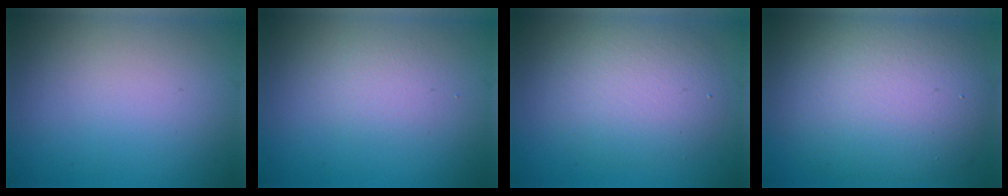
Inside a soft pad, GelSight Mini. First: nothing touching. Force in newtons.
{"total": 1.5, "press": 1.5, "slide": 0.1}
{"total": 4.8, "press": 4.8, "slide": 0.2}
{"total": 11.1, "press": 11.0, "slide": 0.6}